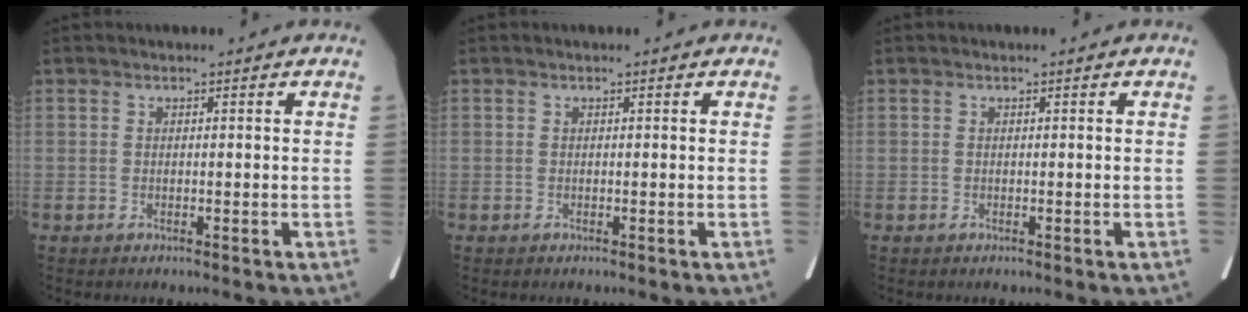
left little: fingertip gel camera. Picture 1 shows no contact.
{"total": 0.0}
{"total": 0.0}